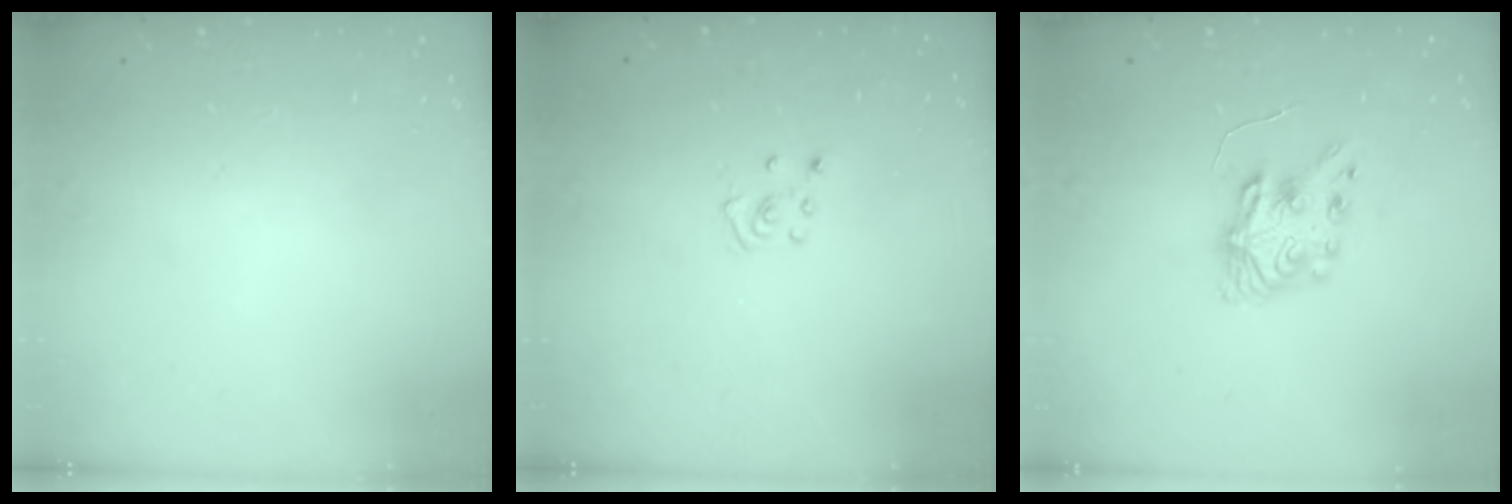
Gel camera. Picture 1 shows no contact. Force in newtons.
{"total": 4.0, "press": 4.0, "slide": 0.4}
{"total": 8.3, "press": 8.3, "slide": 0.4}